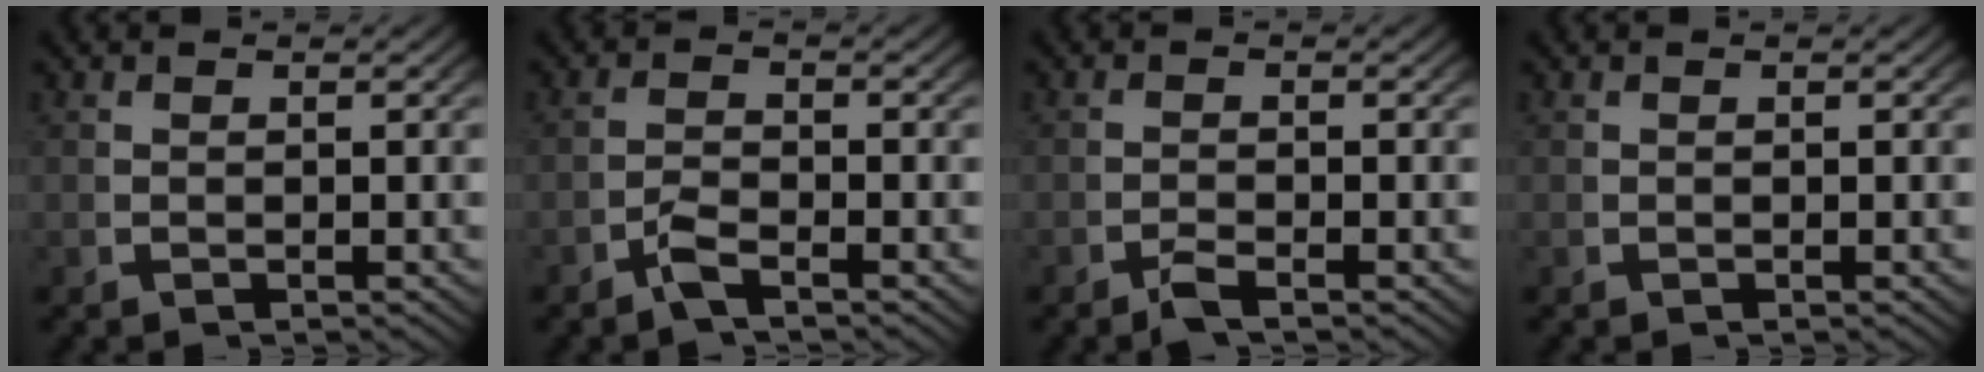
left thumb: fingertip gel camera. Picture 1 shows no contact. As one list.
[{"total": 1.8, "force": [-1.4, 0.5, 1.0], "torque": [-0.024, 0.000, -0.031]}, {"total": 1.5, "force": [-1.3, 0.2, 0.7], "torque": [-0.015, -0.002, -0.026]}, {"total": 0.0}]